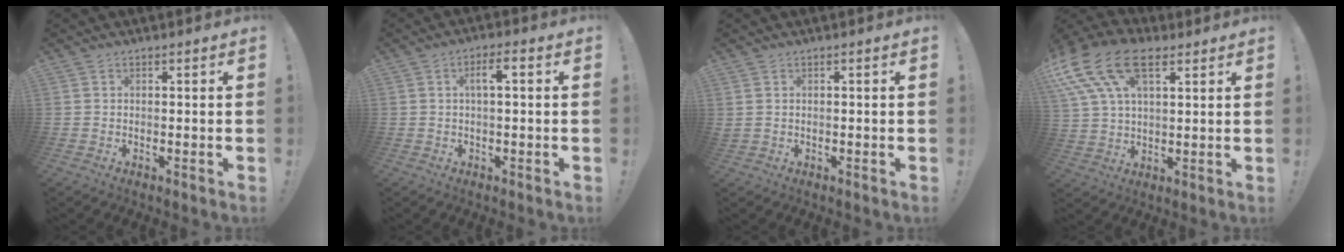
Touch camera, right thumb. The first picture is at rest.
{"total": 4.4, "force": [0.4, 1.0, 4.3], "torque": [-0.071, 0.005, 0.001]}
{"total": 1.2, "force": [0.6, 0.7, 0.7], "torque": [-0.021, 0.005, 0.014]}
{"total": 18.2, "force": [9.5, 9.9, 12.0], "torque": [-0.244, -0.038, 0.174]}